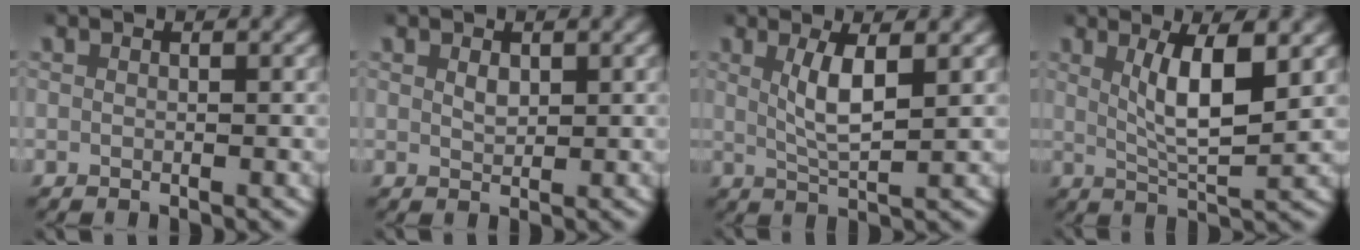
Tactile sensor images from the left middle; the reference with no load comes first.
{"total": 1.1, "force": [0.7, 0.6, 0.7], "torque": [-0.014, -0.005, 0.017]}
{"total": 3.4, "force": [1.0, 0.5, 3.2], "torque": [-0.065, -0.007, 0.023]}
{"total": 5.0, "force": [1.6, 1.2, 4.7], "torque": [-0.079, -0.009, 0.032]}